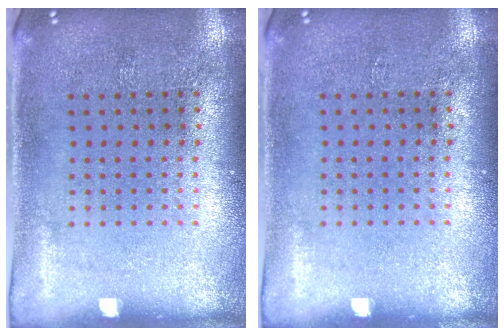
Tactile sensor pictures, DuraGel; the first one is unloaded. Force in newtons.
{"total": 0.0}